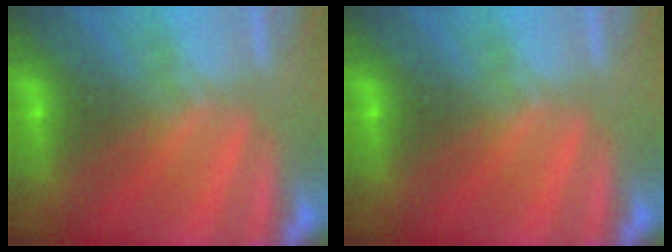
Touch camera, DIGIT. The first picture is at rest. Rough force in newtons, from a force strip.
{"total": 0.0}